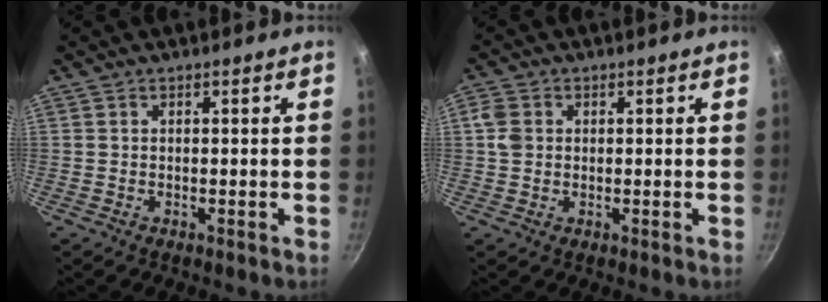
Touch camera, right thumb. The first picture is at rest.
{"total": 3.7, "force": [0.5, 3.0, 2.0], "torque": [-0.031, 0.003, 0.003]}